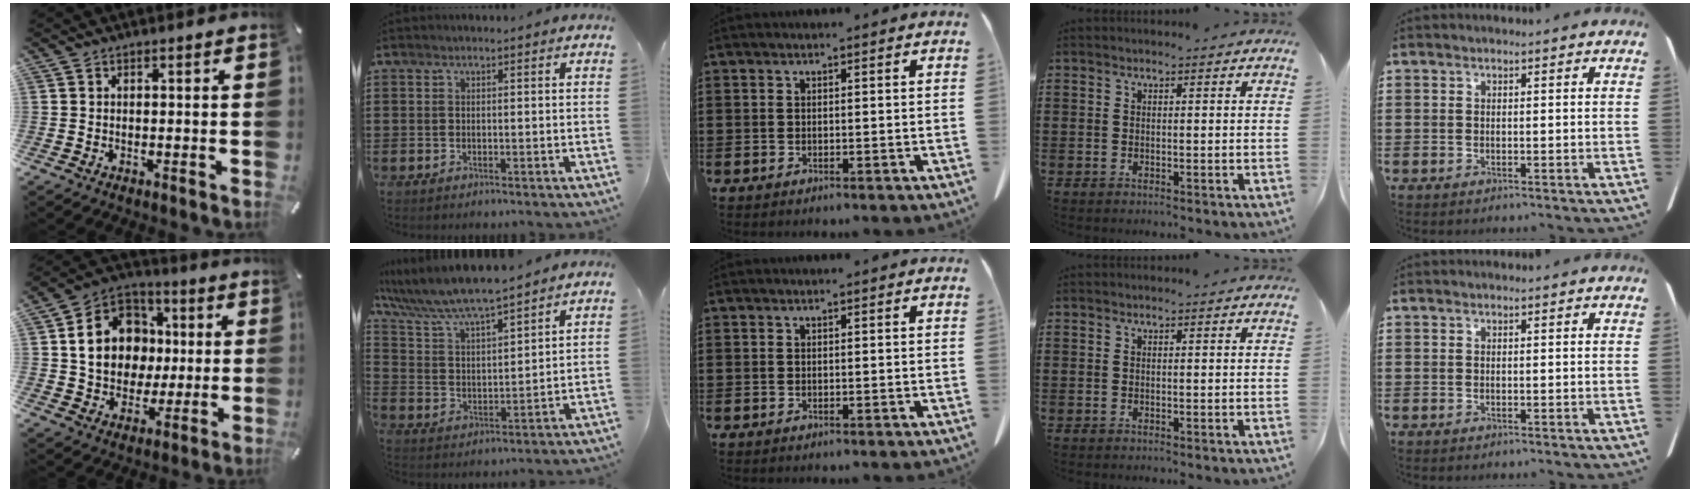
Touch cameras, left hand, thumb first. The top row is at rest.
{"thumb": {"total": 16.1, "force": [1.3, 14.0, 7.9], "torque": [-0.143, 0.015, 0.028]}, "index": {"total": 6.7, "force": [6.2, 0.4, 2.6], "torque": [-0.079, -0.035, 0.105]}}